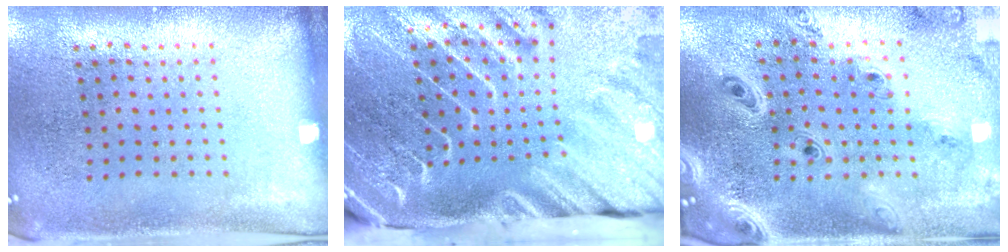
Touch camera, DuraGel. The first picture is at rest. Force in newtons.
{"total": 4.6, "press": 3.4, "slide": 3.1}
{"total": 2.8, "press": 2.4, "slide": 1.4}